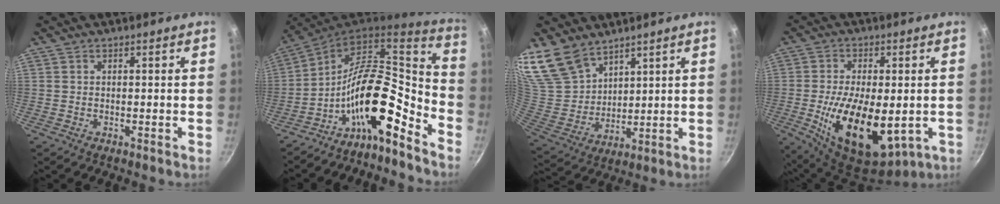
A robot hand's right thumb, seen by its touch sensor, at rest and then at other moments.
{"total": 15.0, "force": [-9.1, 6.0, 10.2], "torque": [-0.127, 0.095, -0.181]}
{"total": 14.9, "force": [11.2, 8.2, 5.6], "torque": [-0.097, -0.050, 0.244]}
{"total": 18.4, "force": [-2.9, 9.6, 15.4], "torque": [-0.253, -0.006, -0.033]}